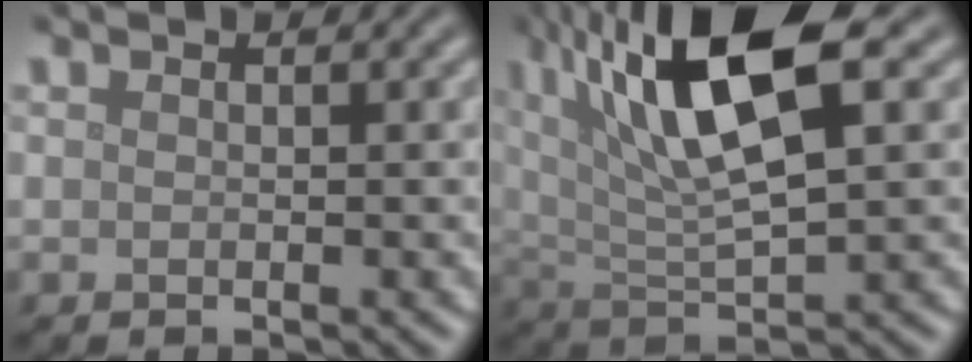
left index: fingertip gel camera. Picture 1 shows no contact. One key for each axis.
{"total": 11.0, "fx": 4.4, "fy": 3.3, "fz": 9.5, "tx": -0.181, "ty": 0.009, "tz": 0.081}